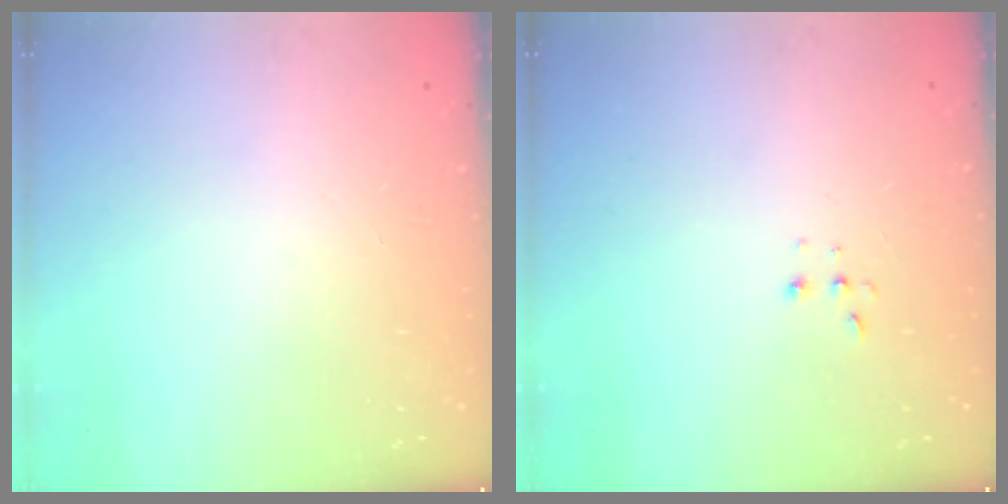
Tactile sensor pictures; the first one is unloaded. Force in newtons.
{"total": 2.2, "press": 2.2, "slide": 0.5}